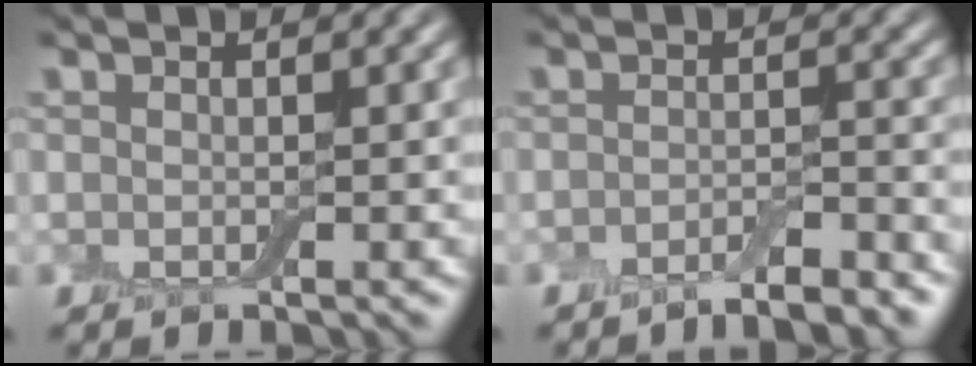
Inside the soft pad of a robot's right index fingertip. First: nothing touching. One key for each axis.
{"total": 3.2, "fx": -2.5, "fy": 0.5, "fz": 1.9, "tx": -0.026, "ty": 0.004, "tz": -0.042}